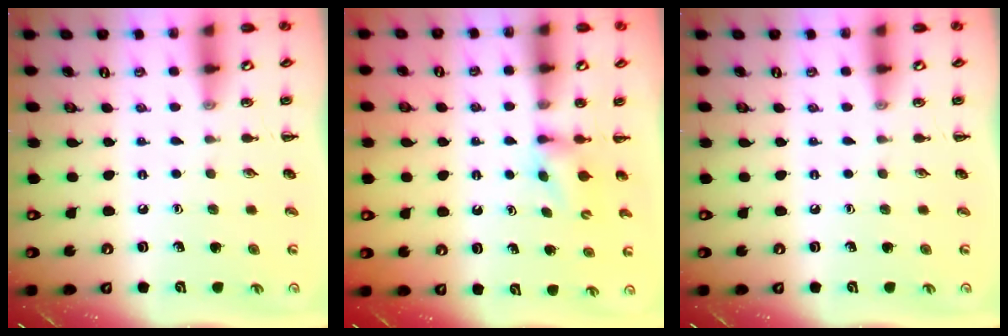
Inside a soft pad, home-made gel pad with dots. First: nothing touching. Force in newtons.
{"total": 3.9, "press": 3.7, "slide": 1.3}
{"total": 0.0}